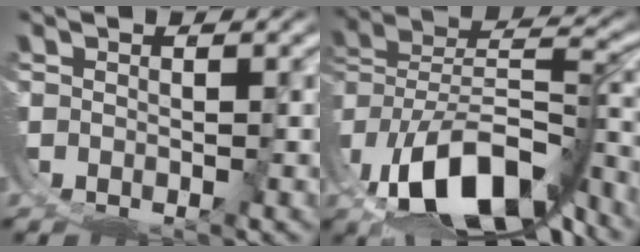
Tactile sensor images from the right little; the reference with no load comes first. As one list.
[{"total": 9.6, "force": [-1.8, 5.5, 7.7], "torque": [-0.125, -0.011, -0.018]}]